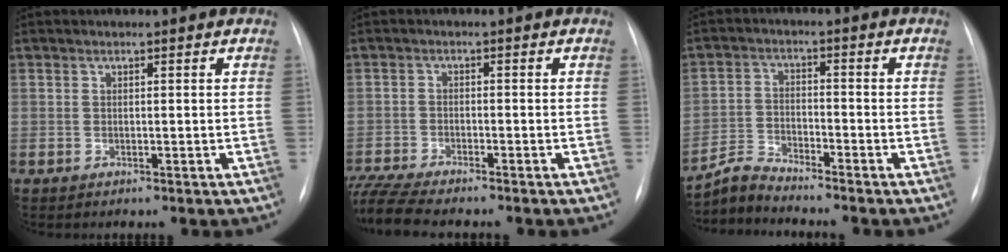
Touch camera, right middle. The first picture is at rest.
{"total": 9.1, "force": [-8.2, 0.7, 4.0], "torque": [-0.083, -0.015, -0.142]}
{"total": 4.4, "force": [-4.3, -0.5, -0.5], "torque": [0.002, -0.014, -0.083]}